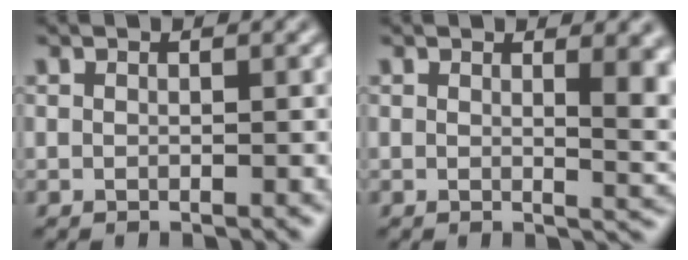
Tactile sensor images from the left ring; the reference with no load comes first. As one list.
[{"total": 4.9, "force": [1.3, 1.9, 4.3], "torque": [-0.033, -0.003, 0.022]}]